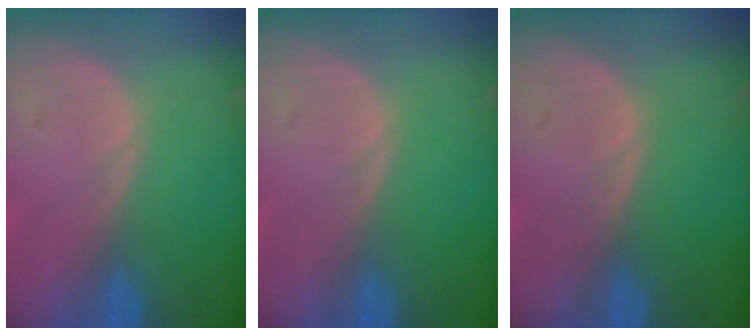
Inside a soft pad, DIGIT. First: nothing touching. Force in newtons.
{"total": 0.0}
{"total": 0.6, "press": 0.6, "slide": 0.0}